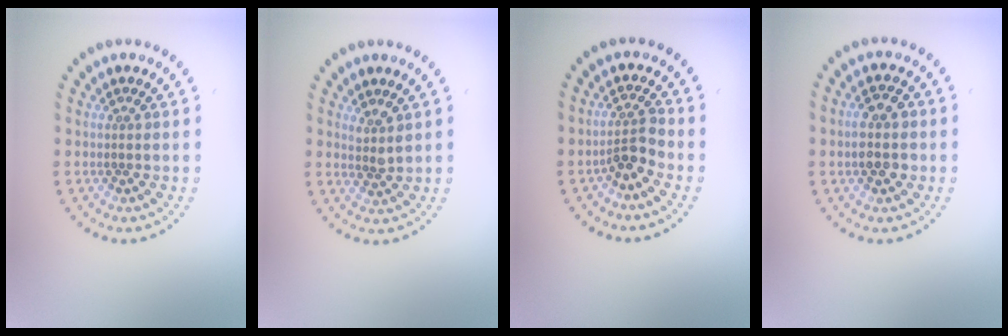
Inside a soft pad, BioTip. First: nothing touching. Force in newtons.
{"total": 1.4, "press": 1.2, "slide": 0.8}
{"total": 2.3, "press": 1.8, "slide": 1.5}
{"total": 2.9, "press": 2.9, "slide": 0.2}